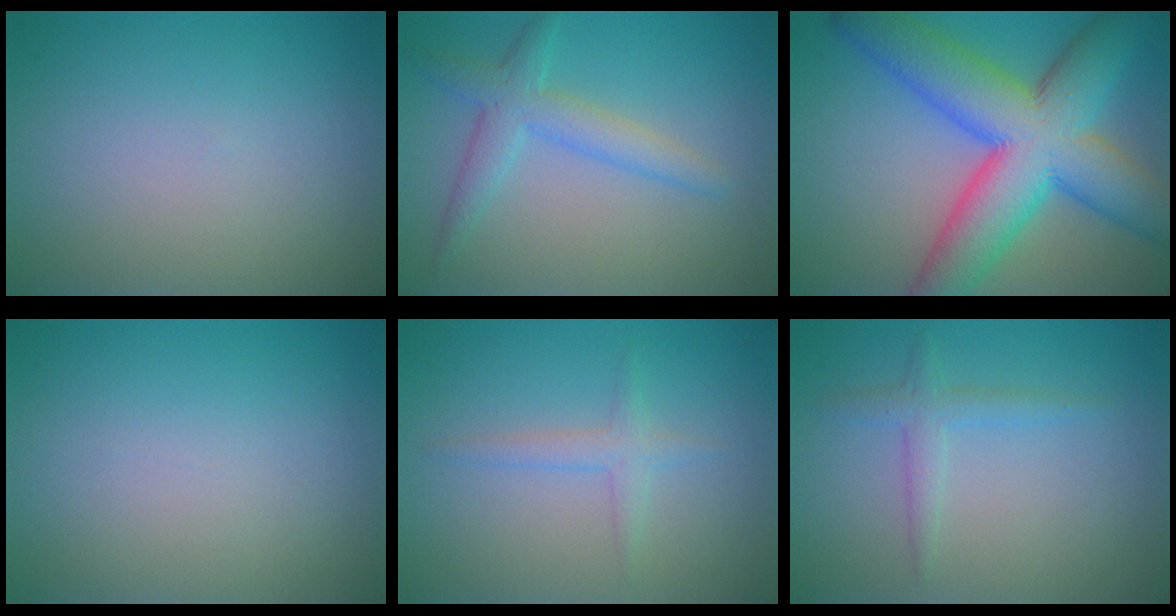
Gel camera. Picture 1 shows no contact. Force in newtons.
{"total": 3.4, "press": 3.4, "slide": 0.2}
{"total": 13.0, "press": 13.0, "slide": 0.3}
{"total": 0.0}
{"total": 1.6, "press": 1.6, "slide": 0.1}
{"total": 1.8, "press": 1.7, "slide": 0.1}